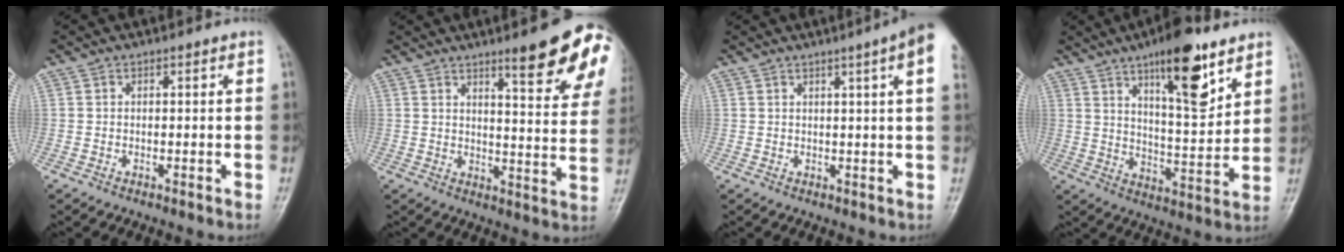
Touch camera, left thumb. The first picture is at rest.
{"total": 14.2, "force": [8.6, 2.4, 10.9], "torque": [-0.108, -0.050, 0.110]}
{"total": 7.8, "force": [3.9, -0.2, 6.7], "torque": [-0.081, 0.001, 0.037]}
{"total": 15.1, "force": [8.9, 4.7, 11.2], "torque": [-0.143, -0.049, 0.142]}